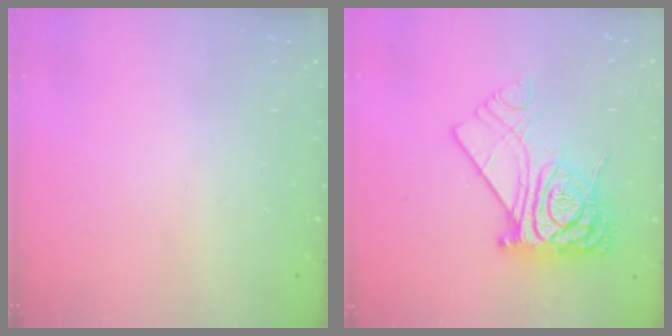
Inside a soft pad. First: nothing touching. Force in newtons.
{"total": 14.7, "press": 14.7, "slide": 1.5}